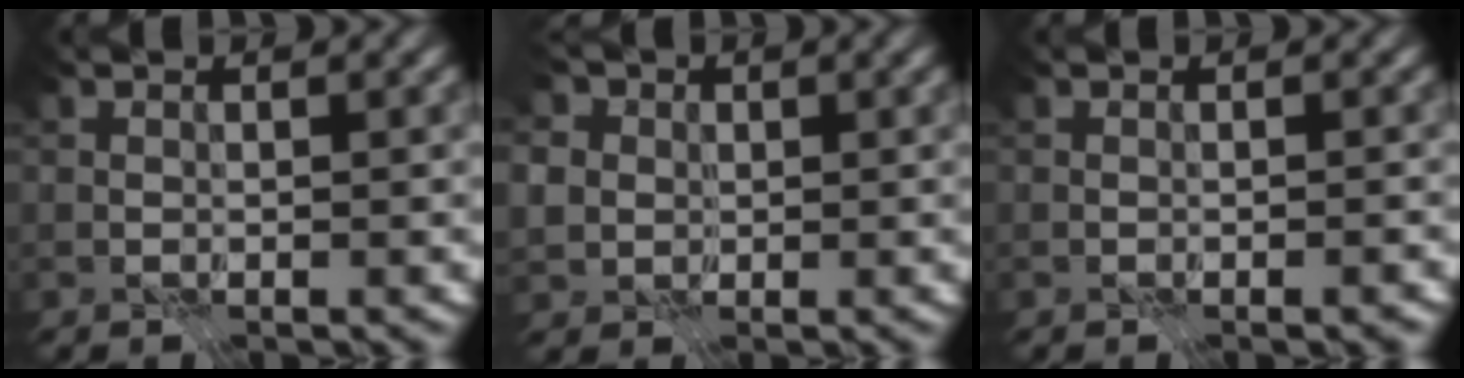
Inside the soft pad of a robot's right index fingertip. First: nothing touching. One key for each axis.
{"total": 6.1, "fx": 1.8, "fy": 5.2, "fz": 2.4, "tx": -0.059, "ty": 0.021, "tz": 0.015}
{"total": 1.1, "fx": -0.5, "fy": 0.4, "fz": 0.9, "tx": -0.012, "ty": -0.005, "tz": -0.005}